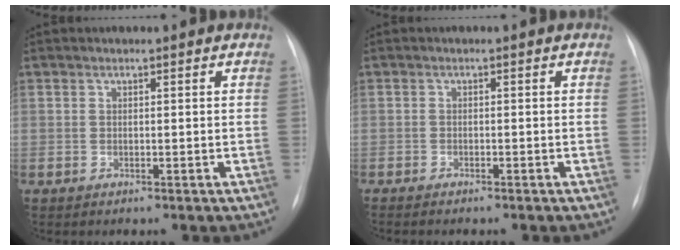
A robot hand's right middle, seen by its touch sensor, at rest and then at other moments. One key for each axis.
{"total": 3.1, "fx": -2.6, "fy": 0.5, "fz": 1.6, "tx": -0.023, "ty": -0.005, "tz": -0.027}